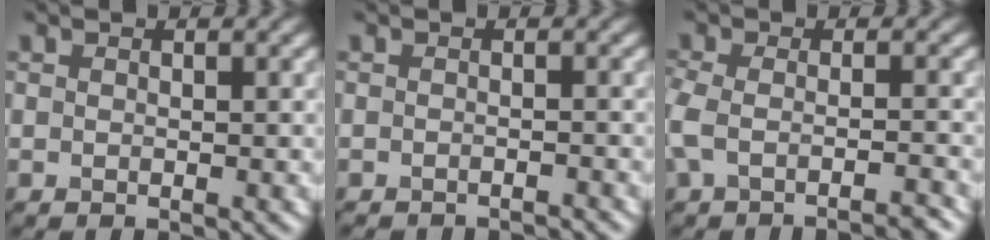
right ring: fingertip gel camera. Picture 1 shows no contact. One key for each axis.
{"total": 2.5, "fx": -2.4, "fy": 0.2, "fz": 0.5, "tx": 0.002, "ty": -0.008, "tz": -0.031}
{"total": 4.1, "fx": -2.6, "fy": 1.1, "fz": 2.9, "tx": -0.059, "ty": -0.013, "tz": -0.051}